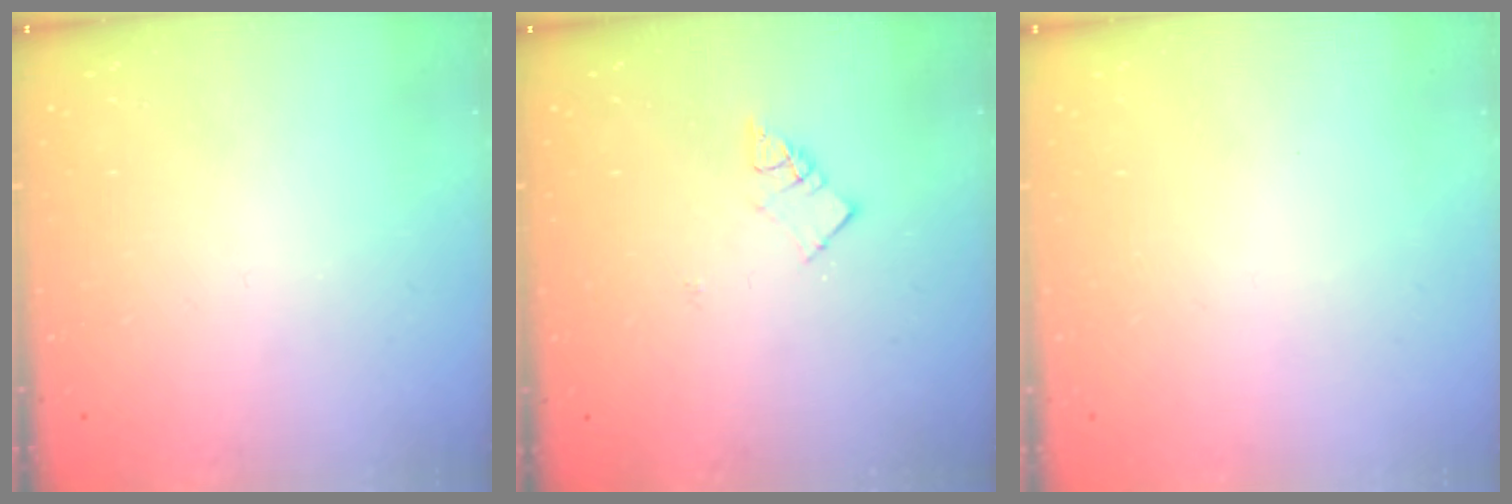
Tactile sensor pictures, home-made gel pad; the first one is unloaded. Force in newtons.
{"total": 5.4, "press": 5.4, "slide": 0.1}
{"total": 1.7, "press": 1.7, "slide": 0.1}